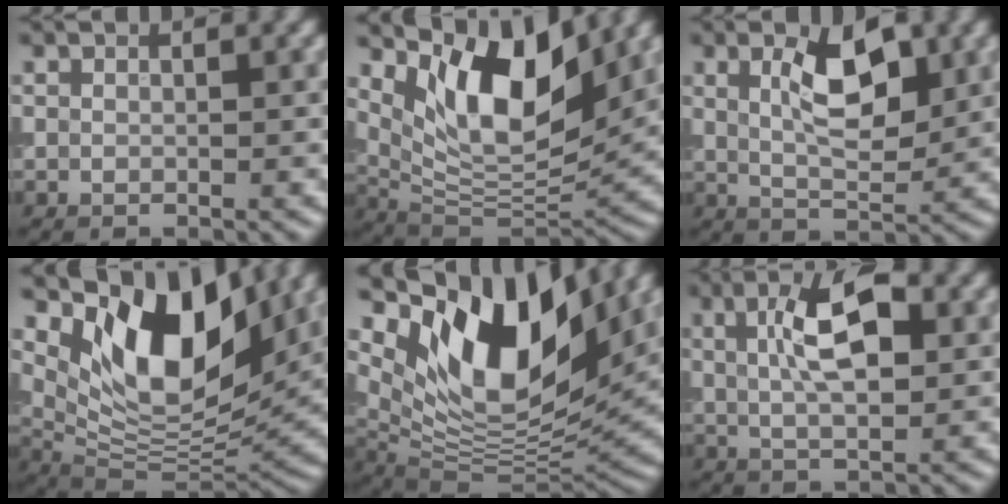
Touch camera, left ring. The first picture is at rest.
{"total": 10.1, "force": [5.0, 4.1, 7.8], "torque": [-0.128, -0.007, 0.093]}
{"total": 5.1, "force": [1.7, 2.0, 4.3], "torque": [-0.075, 0.000, 0.028]}
{"total": 11.6, "force": [5.6, 5.3, 8.6], "torque": [-0.138, -0.007, 0.105]}
{"total": 13.3, "force": [6.2, 6.3, 10.0], "torque": [-0.177, -0.003, 0.113]}
{"total": 6.2, "force": [1.6, 2.4, 5.5], "torque": [-0.091, 0.009, 0.022]}